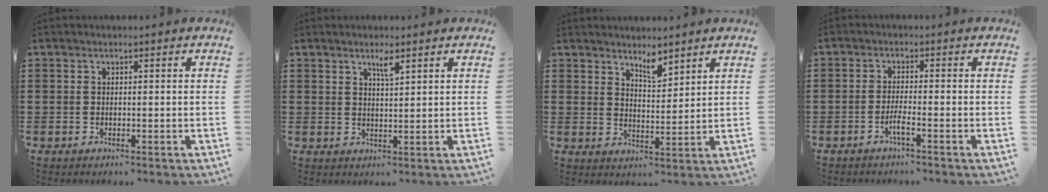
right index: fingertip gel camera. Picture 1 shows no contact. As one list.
[{"total": 2.4, "force": [1.6, 0.3, 1.8], "torque": [-0.030, -0.002, 0.025]}, {"total": 3.9, "force": [3.4, 0.9, 1.5], "torque": [-0.029, -0.008, 0.061]}, {"total": 2.6, "force": [-1.6, 0.0, 2.0], "torque": [-0.043, -0.004, -0.031]}]